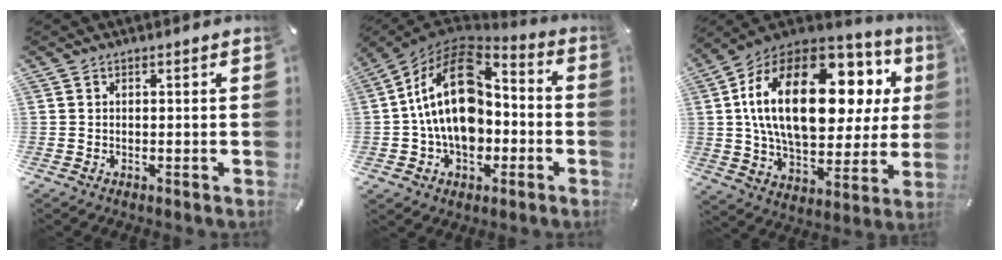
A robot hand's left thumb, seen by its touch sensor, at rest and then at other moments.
{"total": 20.0, "force": [-0.2, 14.5, 13.9], "torque": [-0.262, -0.001, -0.007]}
{"total": 27.8, "force": [7.1, 14.8, 22.4], "torque": [-0.420, -0.022, 0.114]}